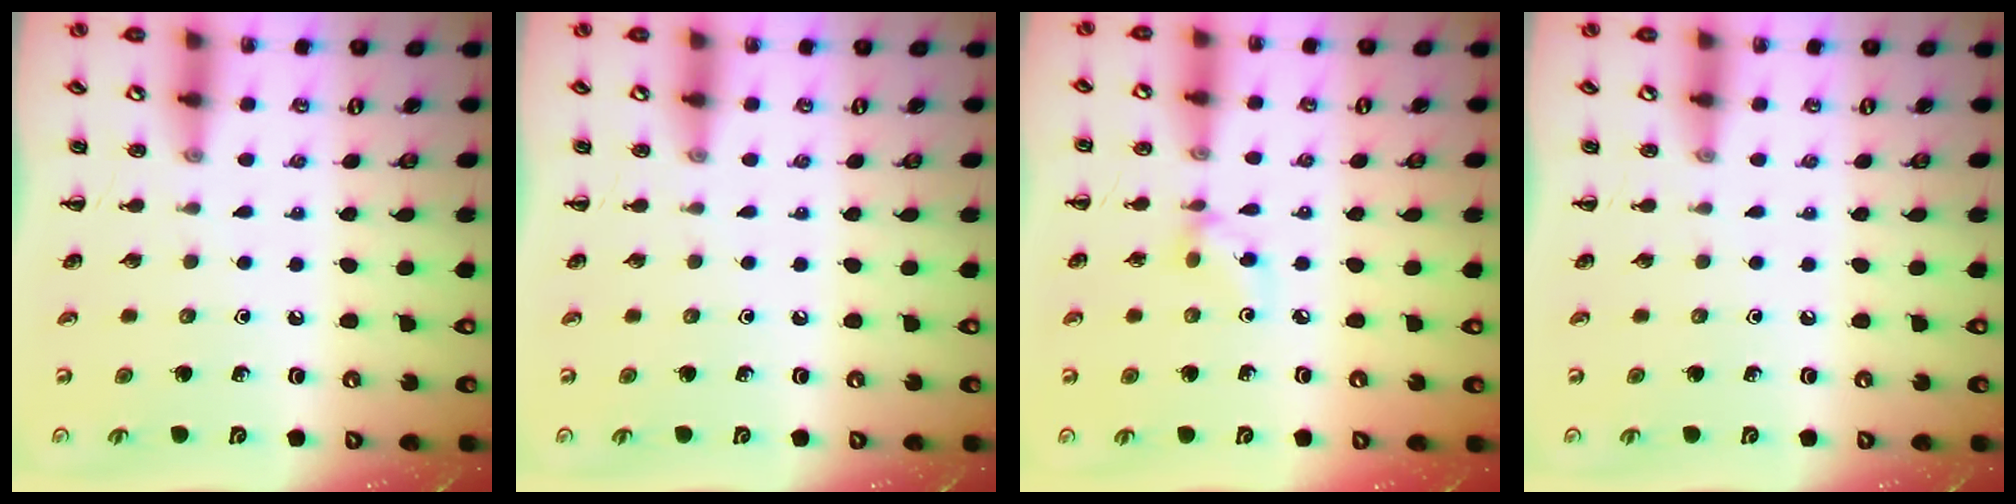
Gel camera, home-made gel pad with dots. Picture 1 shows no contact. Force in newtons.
{"total": 0.0}
{"total": 3.7, "press": 3.5, "slide": 1.1}
{"total": 0.0}